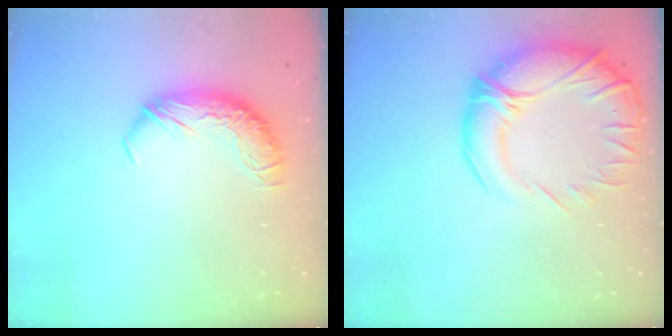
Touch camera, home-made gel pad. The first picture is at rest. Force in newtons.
{"total": 11.8, "press": 10.5, "slide": 5.3}